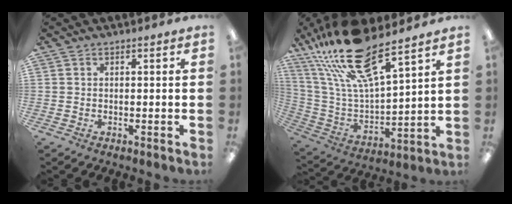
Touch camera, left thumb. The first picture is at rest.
{"total": 23.2, "force": [17.9, 5.8, 13.6], "torque": [-0.281, -0.107, 0.306]}